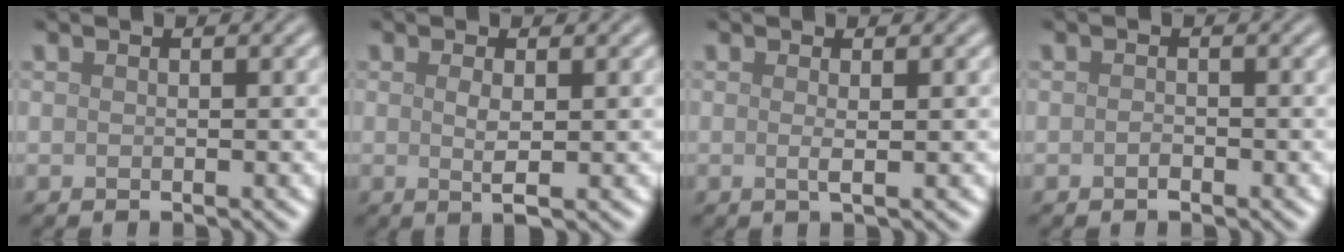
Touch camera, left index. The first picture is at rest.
{"total": 1.8, "force": [0.1, 0.3, 1.8], "torque": [-0.034, -0.003, 0.002]}
{"total": 1.4, "force": [0.1, 0.3, 1.3], "torque": [-0.021, -0.001, -0.004]}
{"total": 0.6, "force": [-0.4, 0.3, 0.4], "torque": [-0.010, 0.000, -0.007]}